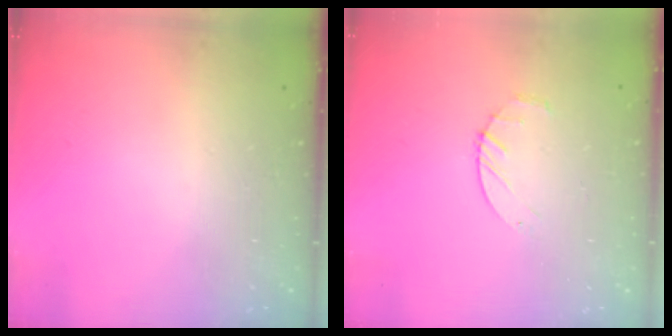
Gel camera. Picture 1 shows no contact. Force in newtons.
{"total": 2.4, "press": 2.3, "slide": 0.3}